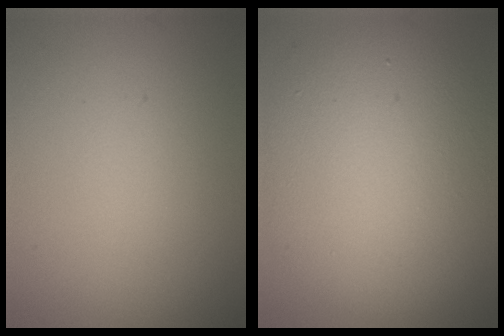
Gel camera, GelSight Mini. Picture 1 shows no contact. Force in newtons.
{"total": 10.5, "press": 10.5, "slide": 0.4}